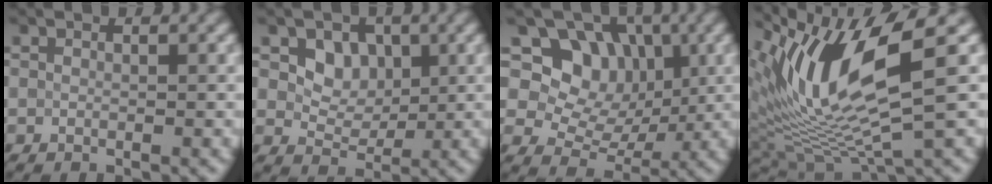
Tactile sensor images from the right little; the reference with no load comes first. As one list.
[{"total": 3.3, "force": [1.1, 2.6, 1.8], "torque": [-0.031, 0.000, 0.010]}, {"total": 8.0, "force": [3.0, 6.2, 4.0], "torque": [-0.064, 0.005, 0.034]}, {"total": 10.8, "force": [4.6, 2.7, 9.4], "torque": [-0.192, 0.001, 0.092]}]